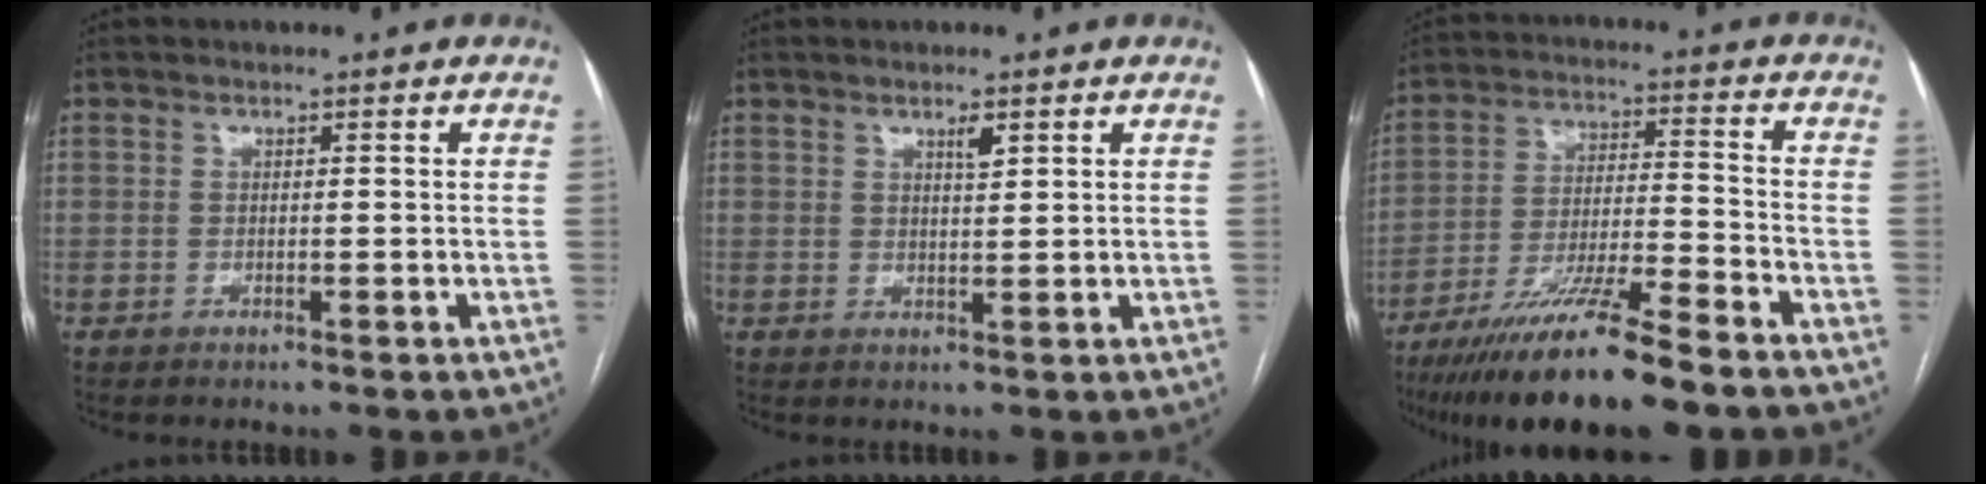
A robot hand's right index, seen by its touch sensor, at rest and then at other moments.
{"total": 1.8, "force": [1.2, 0.4, 1.3], "torque": [-0.024, -0.003, 0.021]}
{"total": 15.7, "force": [-11.7, 0.4, 10.5], "torque": [-0.194, -0.036, -0.205]}